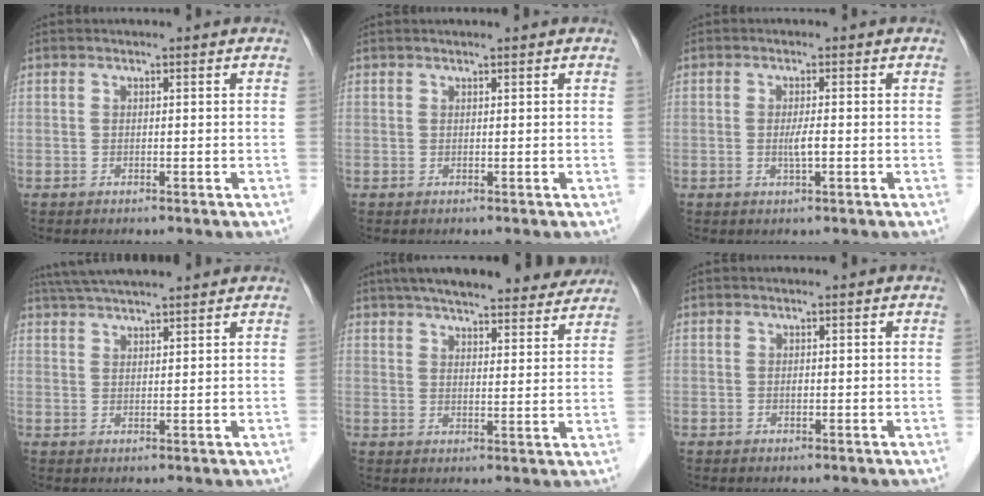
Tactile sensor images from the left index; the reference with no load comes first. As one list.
[{"total": 1.5, "force": [1.3, 0.0, 0.8], "torque": [-0.010, 0.018, 0.024]}, {"total": 1.7, "force": [-0.2, 0.0, 1.7], "torque": [-0.036, -0.003, -0.002]}, {"total": 10.4, "force": [9.2, 0.8, 4.7], "torque": [-0.082, 0.039, 0.143]}, {"total": 21.6, "force": [18.8, 4.6, 9.6], "torque": [-0.149, 0.029, 0.249]}, {"total": 0.6, "force": [0.3, 0.3, 0.4], "torque": [-0.008, 0.004, 0.005]}]